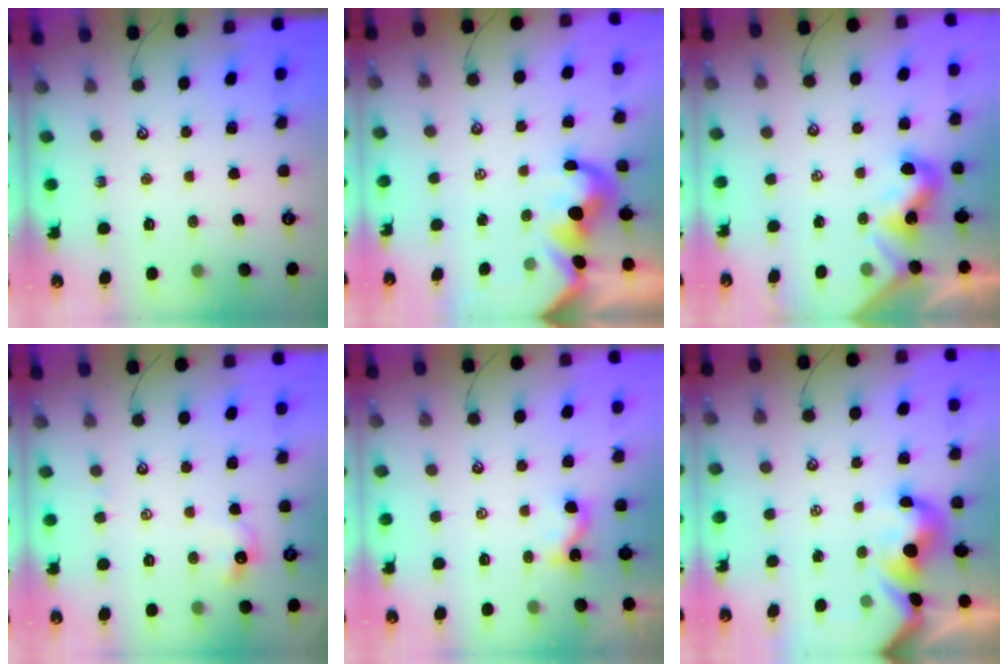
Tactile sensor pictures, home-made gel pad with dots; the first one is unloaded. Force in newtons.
{"total": 2.9, "press": 2.7, "slide": 1.1}
{"total": 2.1, "press": 2.1, "slide": 0.4}
{"total": 2.4, "press": 2.4, "slide": 0.4}
{"total": 0.5, "press": 0.3, "slide": 0.4}
{"total": 3.0, "press": 2.8, "slide": 1.0}